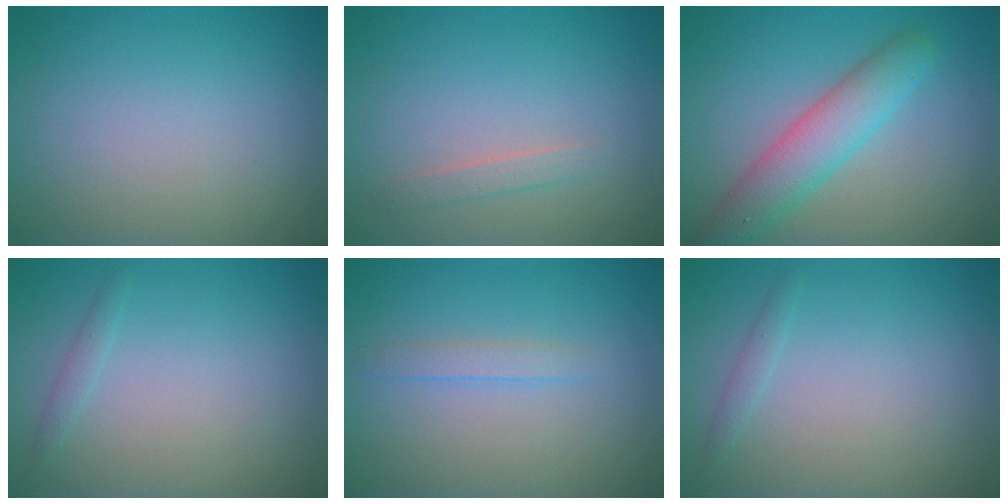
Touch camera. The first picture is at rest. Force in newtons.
{"total": 1.2, "press": 1.2, "slide": 0.1}
{"total": 4.9, "press": 4.9, "slide": 0.1}
{"total": 0.8, "press": 0.8, "slide": 0.1}
{"total": 1.2, "press": 1.2, "slide": 0.1}
{"total": 0.8, "press": 0.8, "slide": 0.1}